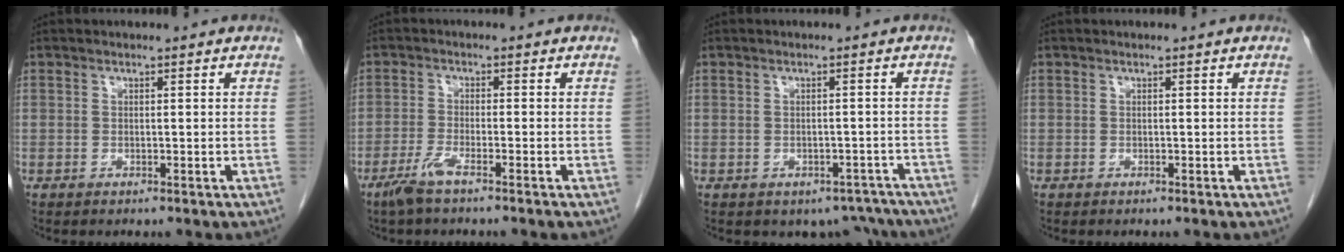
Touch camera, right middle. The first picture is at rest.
{"total": 3.8, "force": [-2.7, -0.2, 2.7], "torque": [-0.063, -0.009, -0.060]}
{"total": 5.5, "force": [-4.4, 3.2, 0.6], "torque": [0.018, 0.015, -0.051]}
{"total": 0.0}